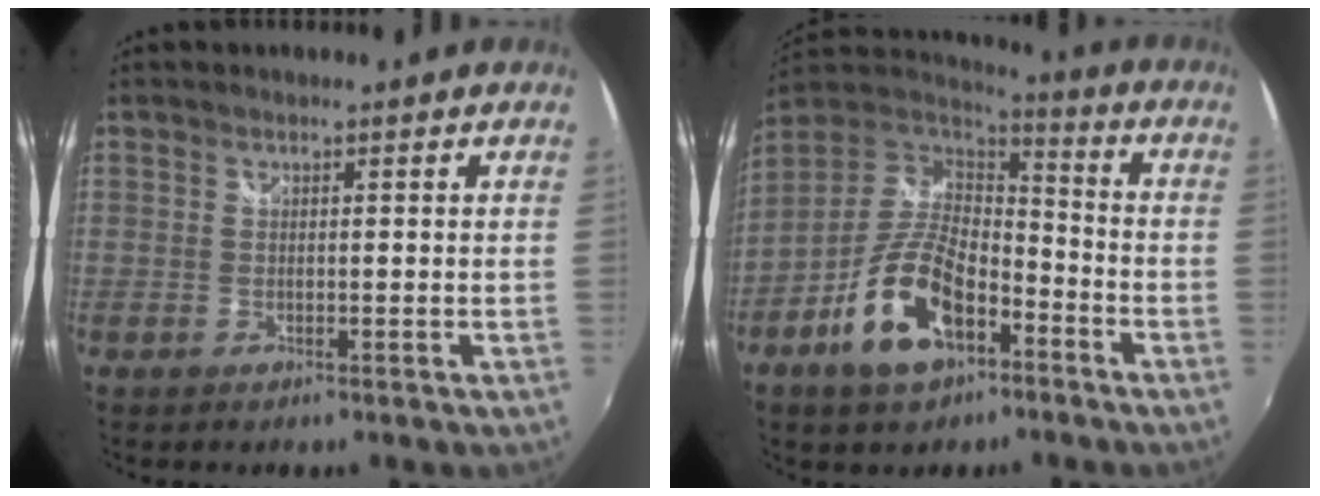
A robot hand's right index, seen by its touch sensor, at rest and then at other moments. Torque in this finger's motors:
{"motor_torque": [0.69, -0.54, 1.05, 0.21]}